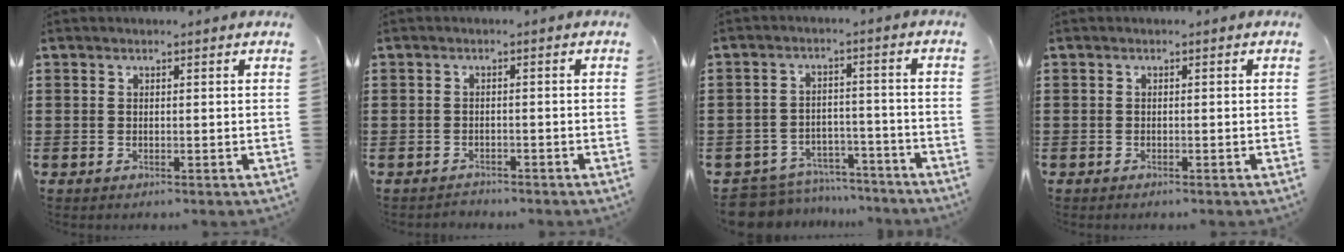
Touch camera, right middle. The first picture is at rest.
{"total": 1.4, "force": [-1.4, 0.2, -0.1], "torque": [-0.004, -0.001, -0.031]}
{"total": 6.7, "force": [-6.5, 1.2, 0.5], "torque": [-0.019, 0.013, -0.132]}
{"total": 0.6, "force": [-0.6, 0.1, 0.0], "torque": [-0.001, -0.001, -0.012]}